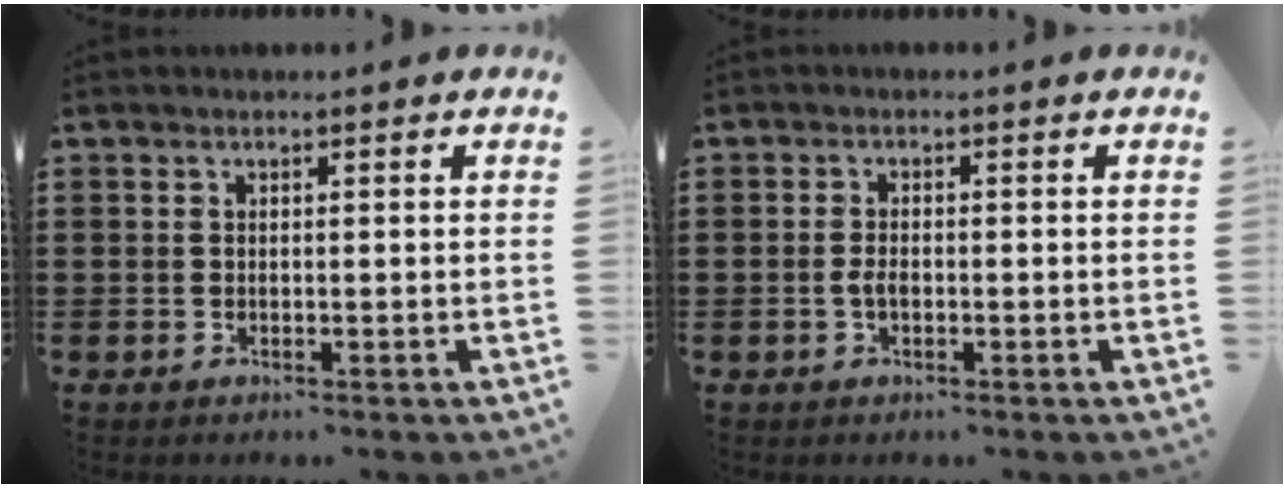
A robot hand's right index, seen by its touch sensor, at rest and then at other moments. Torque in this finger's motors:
{"motor_torque": [2.14, 0.00, 0.05, 0.06]}